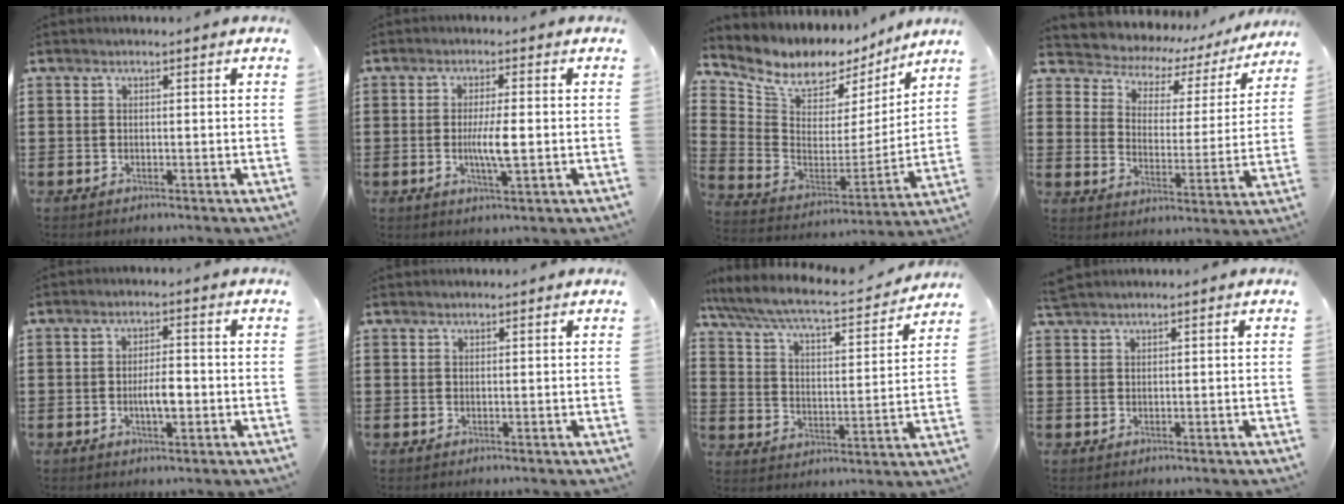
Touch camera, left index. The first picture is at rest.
{"total": 5.3, "force": [-0.4, 0.8, 5.2], "torque": [-0.097, -0.004, -0.011]}
{"total": 8.0, "force": [6.5, 4.1, 2.3], "torque": [-0.072, -0.048, 0.113]}
{"total": 3.3, "force": [2.6, 1.9, 0.7], "torque": [-0.037, -0.026, 0.033]}
{"total": 4.1, "force": [-0.7, 1.5, 3.8], "torque": [-0.060, 0.002, -0.015]}
{"total": 0.6, "force": [0.6, 0.1, 0.1], "torque": [-0.003, 0.000, 0.012]}
{"total": 6.3, "force": [5.7, 0.4, 2.7], "torque": [-0.078, -0.039, 0.091]}
{"total": 1.3, "force": [1.2, 0.1, 0.4], "torque": [-0.011, 0.000, 0.024]}